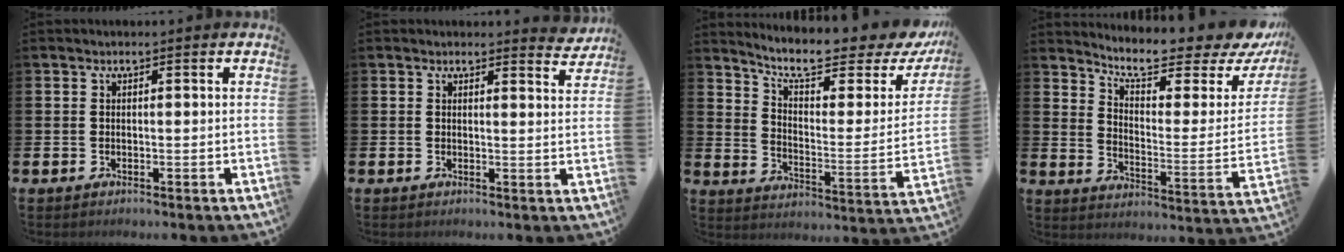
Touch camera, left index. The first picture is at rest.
{"total": 2.3, "force": [2.3, 0.2, 0.0], "torque": [0.016, -0.019, 0.037]}
{"total": 9.4, "force": [8.1, 1.8, 4.4], "torque": [-0.099, -0.060, 0.132]}
{"total": 8.4, "force": [7.6, 1.5, 3.4], "torque": [-0.079, -0.060, 0.125]}